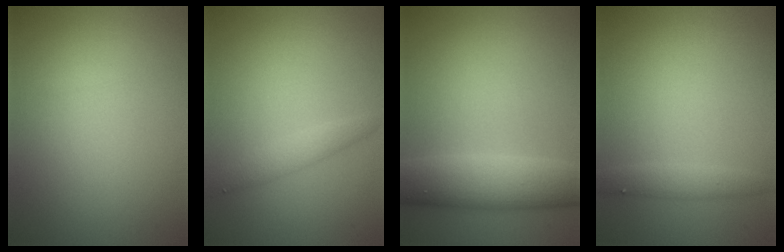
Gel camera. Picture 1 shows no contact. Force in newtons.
{"total": 1.6, "press": 1.6, "slide": 0.0}
{"total": 6.4, "press": 6.4, "slide": 0.3}
{"total": 1.6, "press": 1.6, "slide": 0.0}